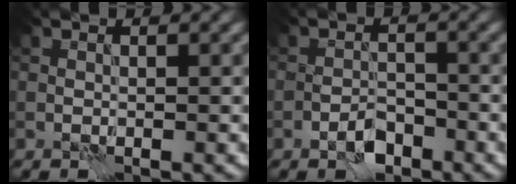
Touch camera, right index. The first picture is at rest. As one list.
[{"total": 2.8, "force": [-1.9, 1.3, 1.6], "torque": [-0.023, 0.006, -0.036]}]